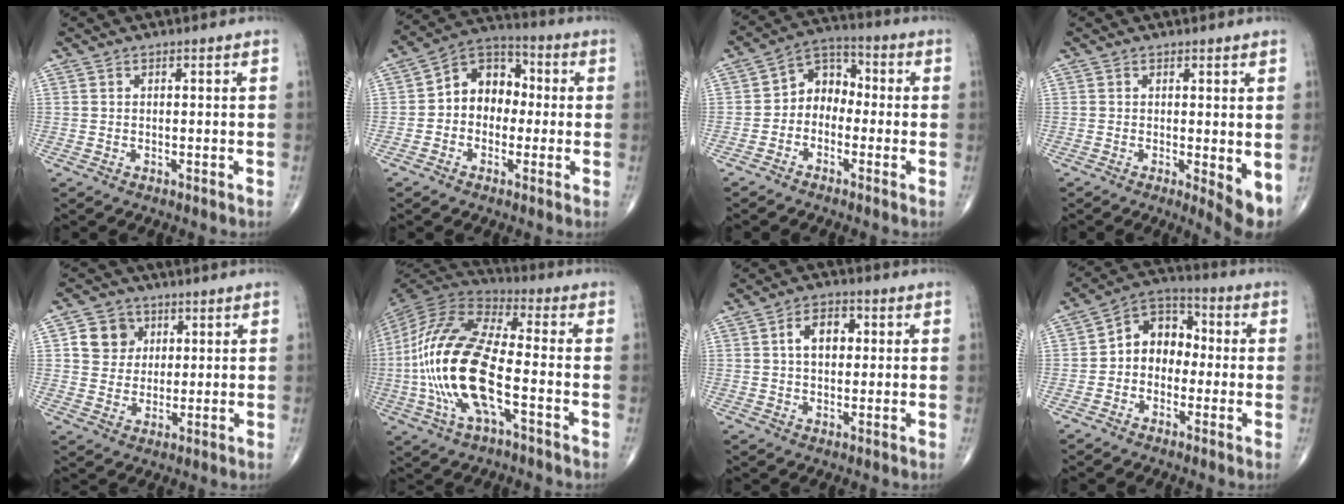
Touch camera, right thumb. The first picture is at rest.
{"total": 10.2, "force": [-0.3, 7.9, 6.4], "torque": [-0.061, 0.038, -0.021]}
{"total": 7.1, "force": [-1.5, 5.6, 4.2], "torque": [-0.035, 0.037, -0.048]}
{"total": 5.0, "force": [-0.3, 1.5, 4.7], "torque": [-0.067, -0.015, -0.004]}
{"total": 7.1, "force": [2.2, 6.4, 2.2], "torque": [-0.007, -0.004, 0.038]}
{"total": 21.3, "force": [-4.3, 8.0, 19.3], "torque": [-0.422, 0.024, -0.081]}
{"total": 6.4, "force": [1.2, 4.2, 4.7], "torque": [-0.062, 0.012, 0.014]}
{"total": 9.6, "force": [-0.6, 7.5, 6.0], "torque": [-0.058, 0.039, -0.031]}